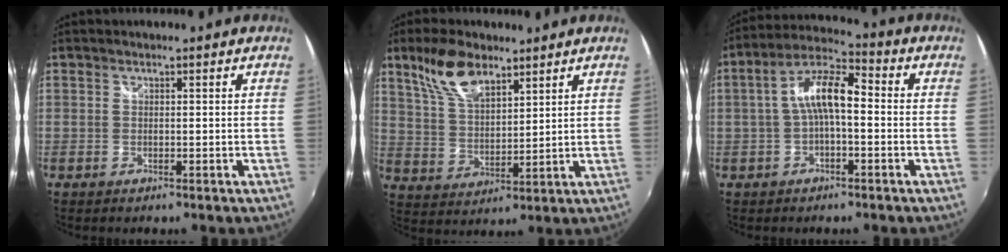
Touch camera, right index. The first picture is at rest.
{"total": 10.3, "force": [6.9, 4.5, 6.3], "torque": [-0.126, 0.017, 0.139]}
{"total": 8.9, "force": [-0.8, 3.2, 8.3], "torque": [-0.169, 0.025, -0.017]}